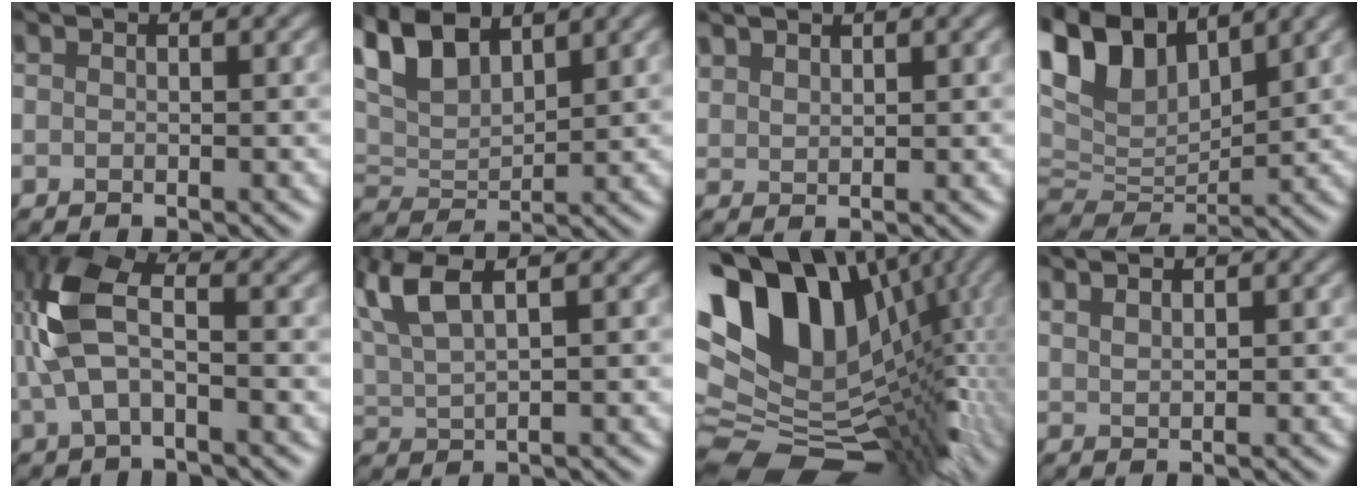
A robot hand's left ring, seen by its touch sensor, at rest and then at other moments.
{"total": 5.9, "force": [3.7, 2.5, 3.9], "torque": [-0.099, 0.011, 0.070]}
{"total": 1.6, "force": [1.6, 0.1, 0.4], "torque": [-0.014, 0.009, 0.038]}
{"total": 10.6, "force": [5.7, 5.4, 7.0], "torque": [-0.164, 0.019, 0.108]}
{"total": 5.8, "force": [-0.2, 3.1, 4.9], "torque": [-0.114, 0.019, -0.015]}
{"total": 6.4, "force": [3.1, 2.0, 5.2], "torque": [-0.137, 0.017, 0.065]}
{"total": 14.1, "force": [2.0, 9.6, 10.2], "torque": [-0.181, 0.005, 0.054]}
{"total": 1.7, "force": [1.6, -0.2, 0.6], "torque": [-0.014, 0.005, 0.036]}